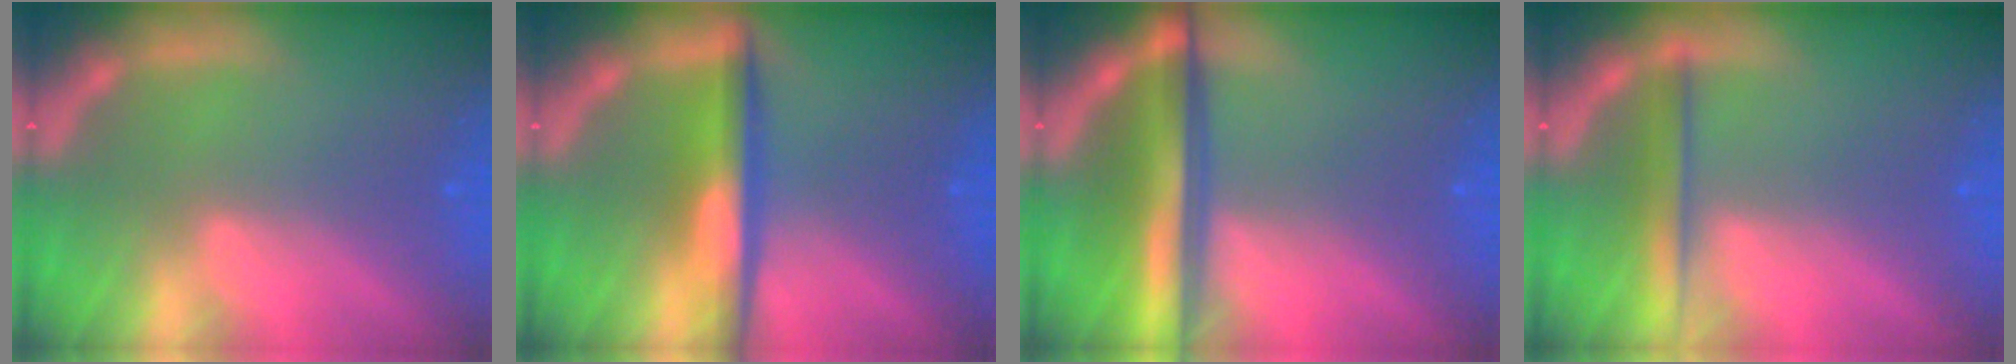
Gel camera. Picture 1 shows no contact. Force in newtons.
{"total": 5.0}
{"total": 7.6}
{"total": 2.9}